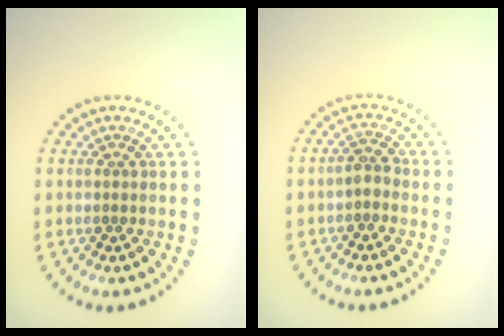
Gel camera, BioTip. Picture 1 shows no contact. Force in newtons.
{"total": 1.6, "press": 1.5, "slide": 0.6}